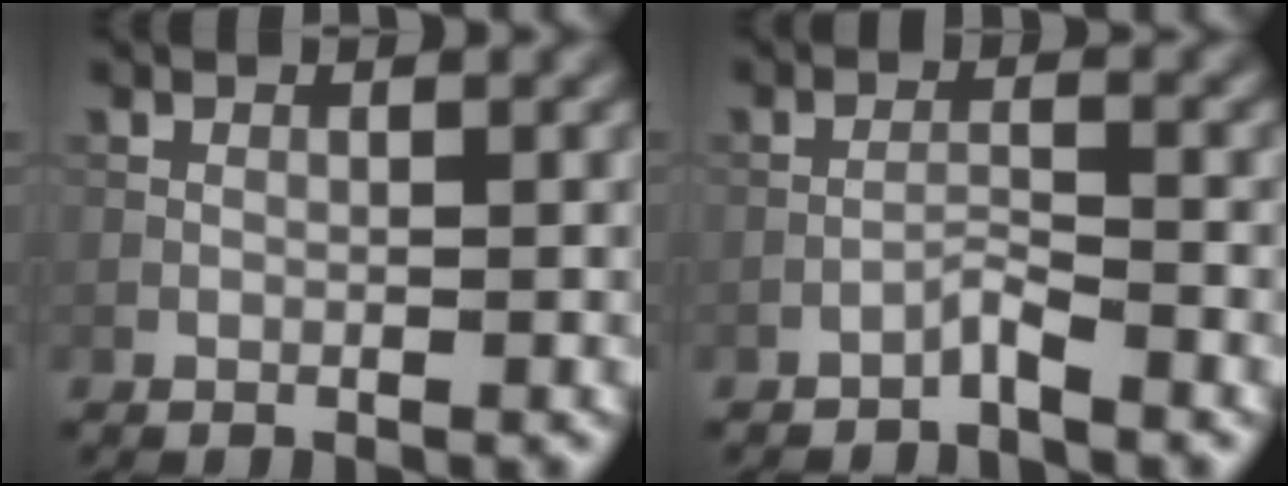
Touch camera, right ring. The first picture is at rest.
{"total": 1.4, "force": [-1.2, -0.1, 0.6], "torque": [-0.011, 0.010, -0.026]}